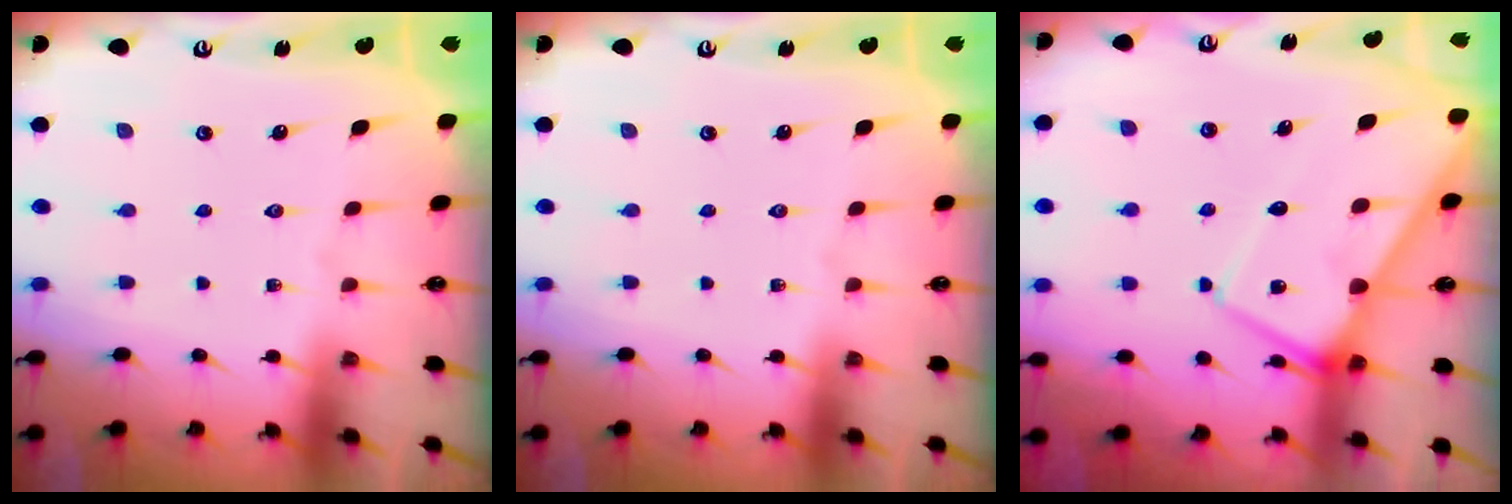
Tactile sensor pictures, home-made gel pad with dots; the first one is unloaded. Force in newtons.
{"total": 0.0}
{"total": 10.7, "press": 10.7, "slide": 1.1}